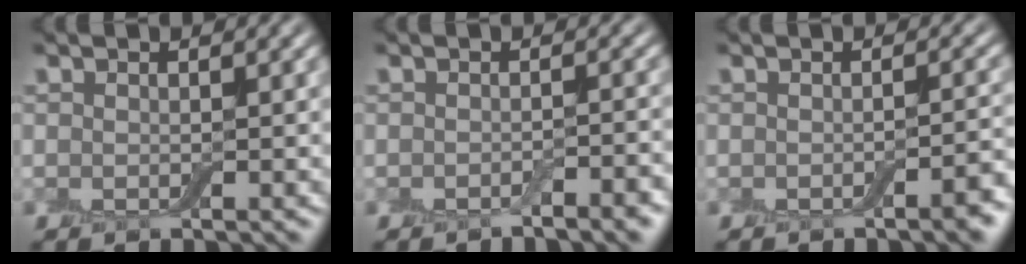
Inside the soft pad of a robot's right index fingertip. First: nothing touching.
{"total": 1.9, "force": [-1.2, 0.4, 1.4], "torque": [-0.017, 0.001, -0.020]}
{"total": 1.9, "force": [-1.0, 0.4, 1.5], "torque": [-0.017, 0.003, -0.016]}